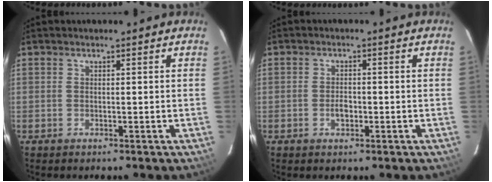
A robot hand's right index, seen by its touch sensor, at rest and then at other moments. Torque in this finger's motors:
{"motor_torque": [0.38, -0.02, 0.07, 0.02]}